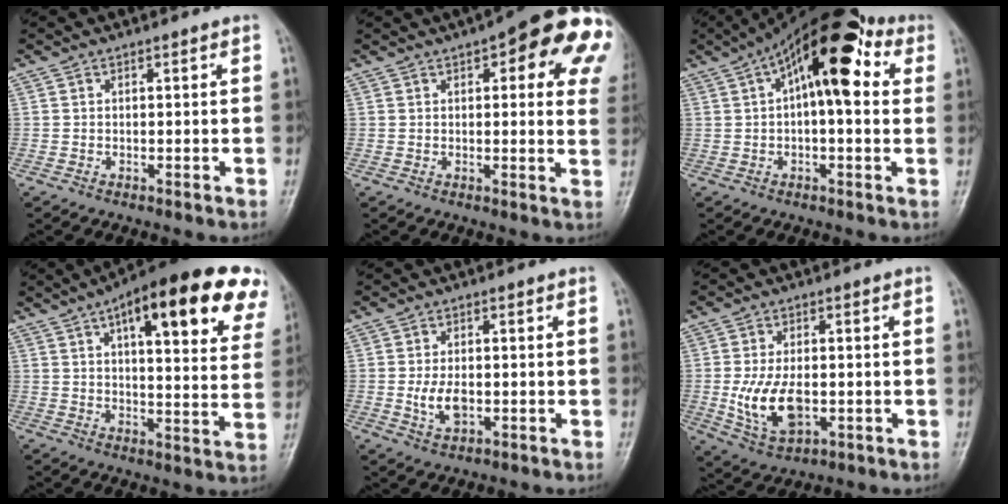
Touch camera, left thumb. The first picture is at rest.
{"total": 19.8, "force": [7.8, 6.9, 16.9], "torque": [-0.183, 0.001, 0.083]}
{"total": 16.9, "force": [4.8, 7.2, 14.5], "torque": [-0.206, 0.038, 0.061]}
{"total": 24.5, "force": [12.5, 7.9, 19.5], "torque": [-0.239, -0.010, 0.163]}
{"total": 4.6, "force": [-0.8, 2.6, 3.7], "torque": [-0.069, 0.000, -0.011]}
{"total": 9.8, "force": [-1.6, 5.5, 7.9], "torque": [-0.145, -0.003, -0.018]}